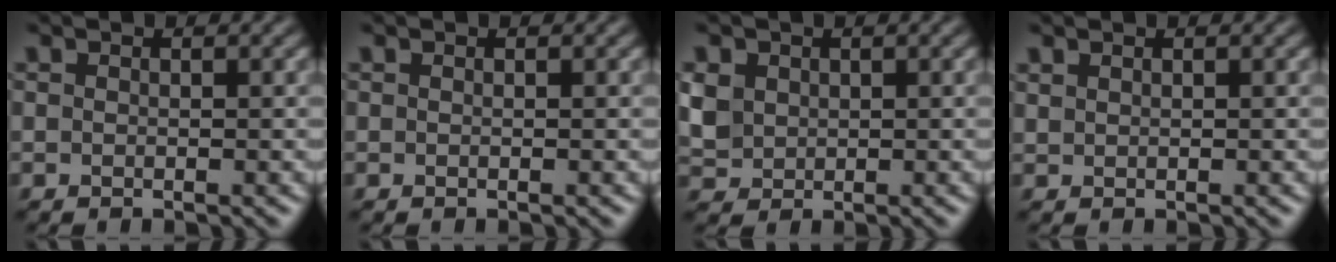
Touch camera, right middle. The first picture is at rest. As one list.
[{"total": 0.0}, {"total": 3.2, "force": [0.8, 2.8, 1.4], "torque": [-0.047, 0.005, 0.014]}, {"total": 0.6, "force": [0.5, 0.2, 0.1], "torque": [-0.003, 0.000, 0.016]}]